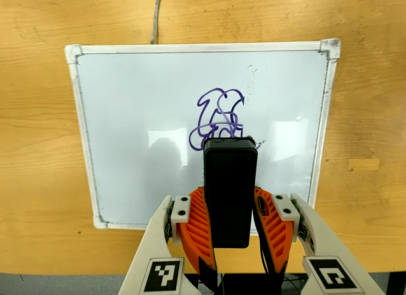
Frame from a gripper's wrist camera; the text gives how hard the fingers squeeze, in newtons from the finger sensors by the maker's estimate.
{"total": 7.1, "left": 5.5, "right": 8.7}